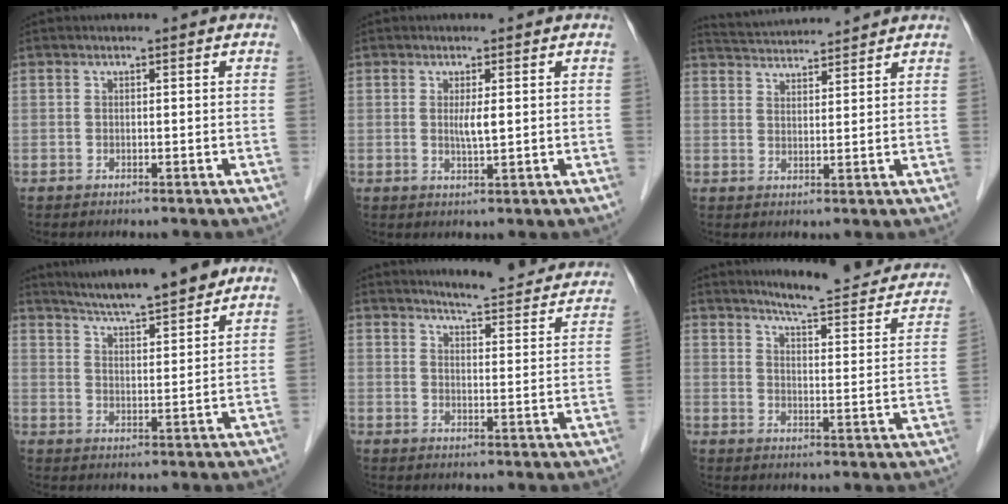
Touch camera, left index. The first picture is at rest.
{"total": 2.2, "force": [0.4, 0.1, 2.2], "torque": [-0.044, -0.003, 0.008]}
{"total": 8.3, "force": [8.1, -0.1, 1.7], "torque": [-0.040, 0.030, 0.129]}
{"total": 12.1, "force": [10.6, 0.5, 5.8], "torque": [-0.092, 0.011, 0.159]}
{"total": 16.4, "force": [15.4, 2.1, 5.2], "torque": [-0.054, -0.044, 0.172]}
{"total": 17.3, "force": [15.3, 2.5, 7.6], "torque": [-0.087, -0.034, 0.180]}